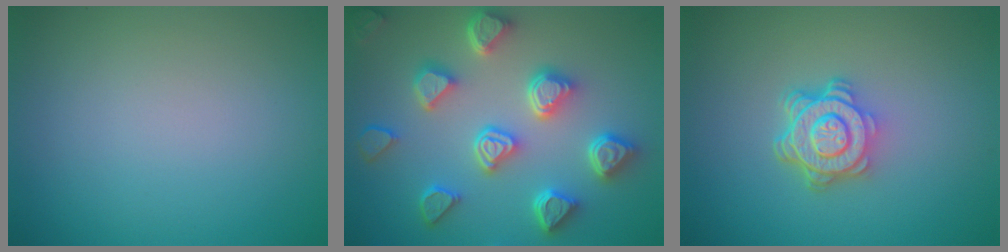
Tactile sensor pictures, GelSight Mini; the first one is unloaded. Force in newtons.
{"total": 7.0, "press": 5.8, "slide": 3.9}
{"total": 4.9, "press": 3.7, "slide": 3.2}